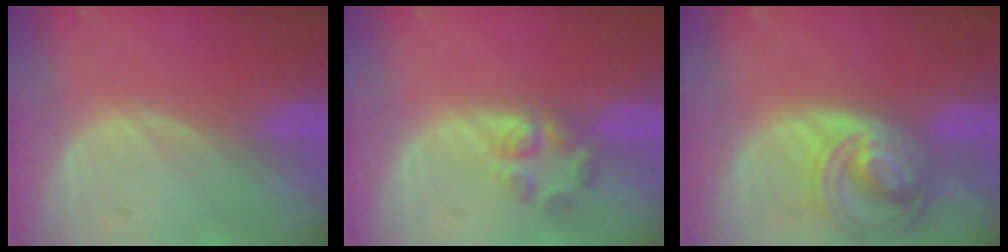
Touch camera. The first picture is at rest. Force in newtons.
{"total": 3.7, "press": 3.5, "slide": 0.9}
{"total": 8.7, "press": 7.5, "slide": 4.4}